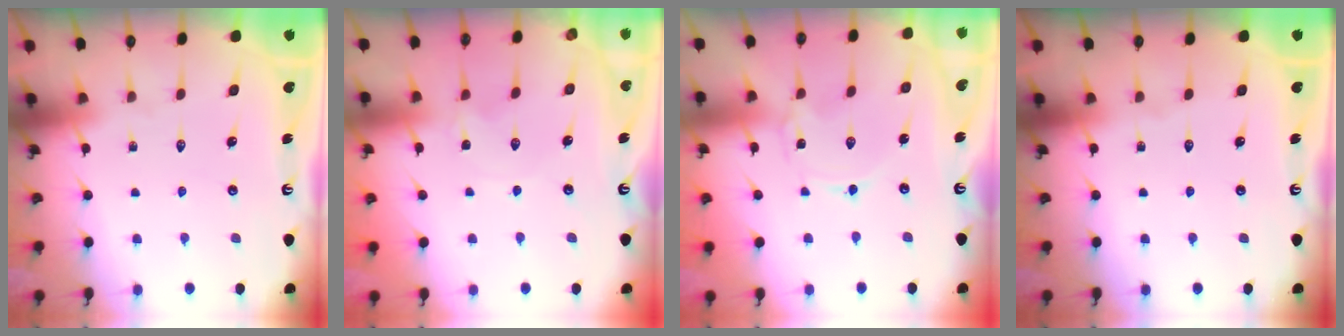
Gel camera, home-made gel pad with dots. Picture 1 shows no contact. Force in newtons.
{"total": 0.0}
{"total": 0.0}
{"total": 0.0}